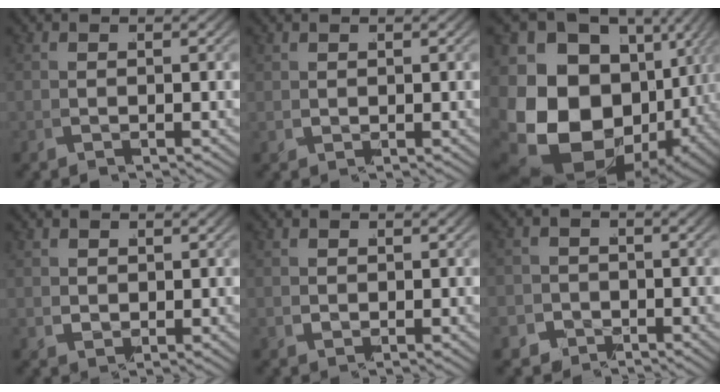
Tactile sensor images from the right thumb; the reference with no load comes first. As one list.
[{"total": 1.8, "force": [0.8, 1.4, 0.7], "torque": [-0.026, -0.001, 0.017]}, {"total": 22.2, "force": [-0.5, 16.9, 14.4], "torque": [-0.295, -0.065, 0.009]}, {"total": 2.4, "force": [1.2, 1.6, 1.1], "torque": [-0.030, -0.008, 0.032]}, {"total": 1.9, "force": [0.8, 1.5, 0.9], "torque": [-0.027, -0.005, 0.019]}, {"total": 4.4, "force": [-1.9, 3.9, 0.5], "torque": [-0.015, -0.010, -0.041]}]